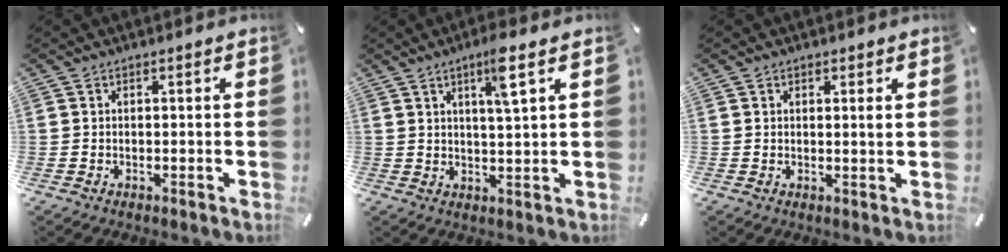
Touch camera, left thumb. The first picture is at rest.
{"total": 6.8, "force": [3.5, 0.9, 5.8], "torque": [-0.097, -0.006, 0.053]}
{"total": 1.3, "force": [0.8, 0.5, 0.9], "torque": [-0.012, -0.003, 0.012]}